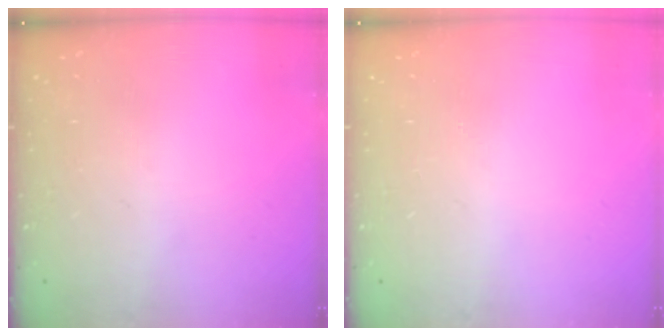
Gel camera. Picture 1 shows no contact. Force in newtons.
{"total": 0.0}